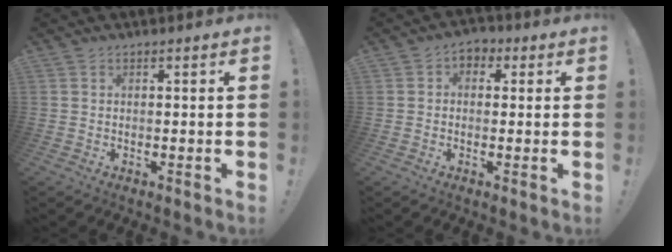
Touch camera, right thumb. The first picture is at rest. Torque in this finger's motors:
{"motor_torque": [0.08, 0.48, 0.07, -0.08, 0.00]}